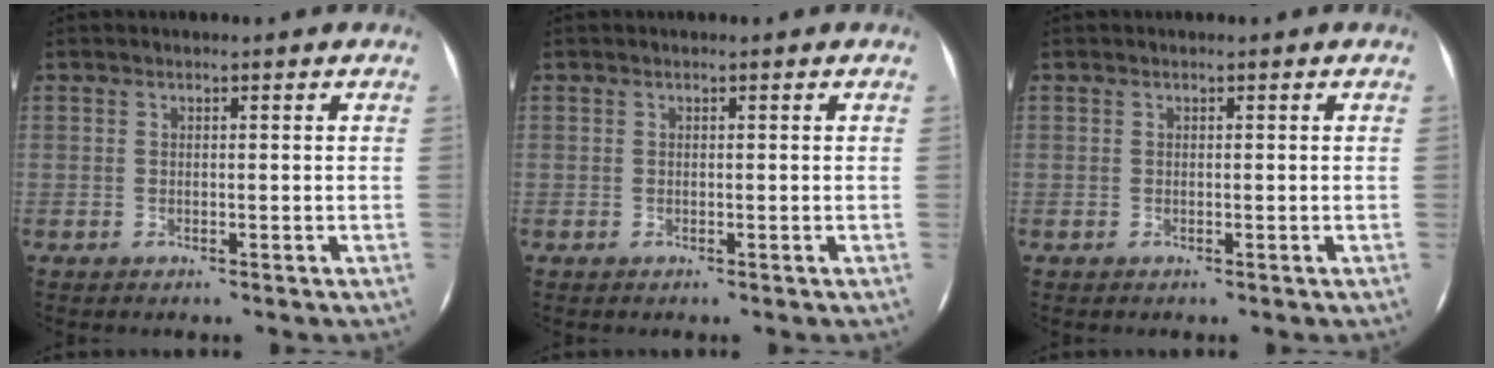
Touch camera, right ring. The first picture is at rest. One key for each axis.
{"total": 0.0}
{"total": 0.0}